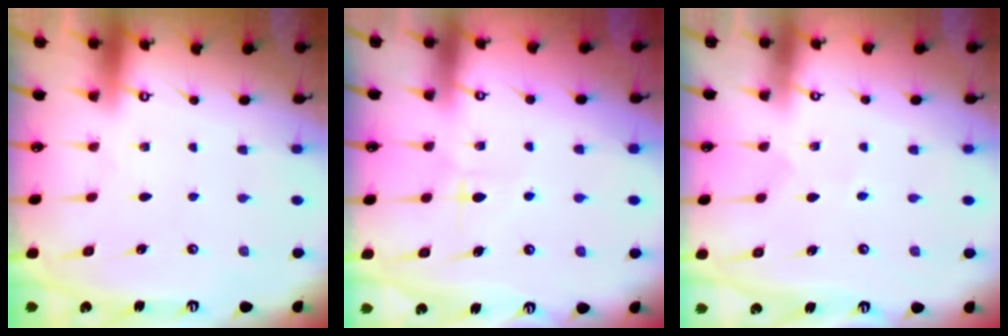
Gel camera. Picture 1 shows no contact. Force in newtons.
{"total": 6.7, "press": 6.7, "slide": 0.4}
{"total": 2.8, "press": 2.6, "slide": 1.0}